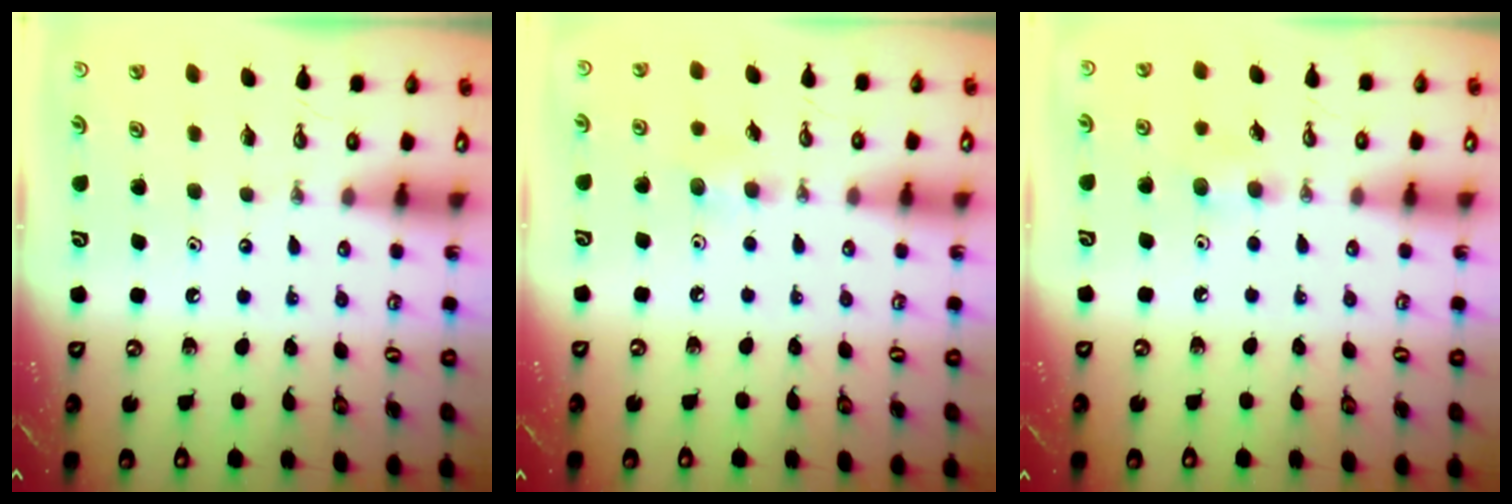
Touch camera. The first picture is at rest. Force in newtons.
{"total": 6.1, "press": 6.0, "slide": 1.3}
{"total": 7.2, "press": 7.1, "slide": 0.9}